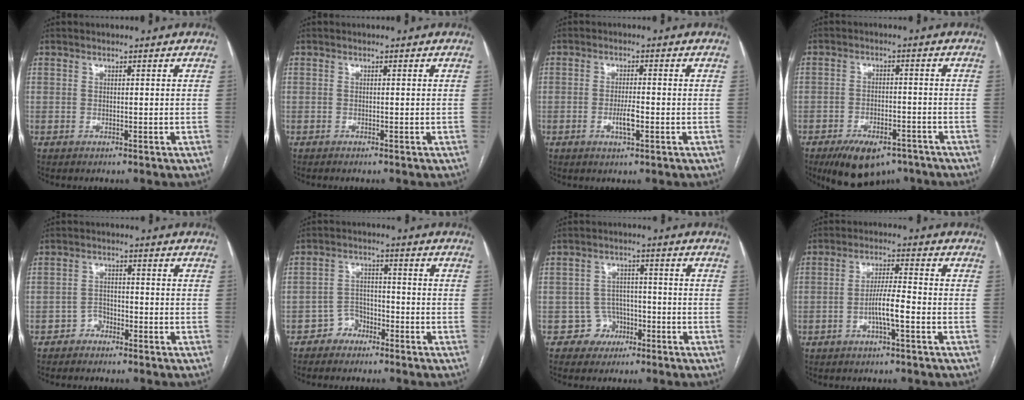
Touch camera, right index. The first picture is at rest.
{"total": 0.6, "force": [-0.5, 0.0, 0.3], "torque": [-0.008, -0.001, -0.008]}
{"total": 3.2, "force": [-1.0, 0.6, 3.0], "torque": [-0.058, -0.001, -0.017]}
{"total": 10.2, "force": [-7.4, 4.7, 5.2], "torque": [-0.077, 0.001, -0.114]}
{"total": 2.3, "force": [-1.8, 1.4, 0.3], "torque": [-0.004, 0.008, -0.034]}
{"total": 3.9, "force": [-2.8, 2.7, 0.6], "torque": [-0.002, 0.014, -0.051]}
{"total": 4.6, "force": [-2.2, 4.0, -0.2], "torque": [0.015, 0.018, -0.033]}
{"total": 5.2, "force": [-1.9, 0.3, 4.8], "torque": [-0.094, 0.006, -0.035]}